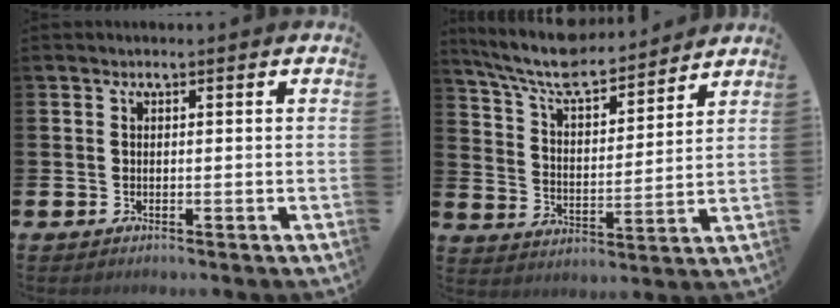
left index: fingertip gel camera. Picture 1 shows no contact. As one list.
[{"total": 8.8, "force": [8.1, 1.8, 2.8], "torque": [-0.088, -0.056, 0.141]}]